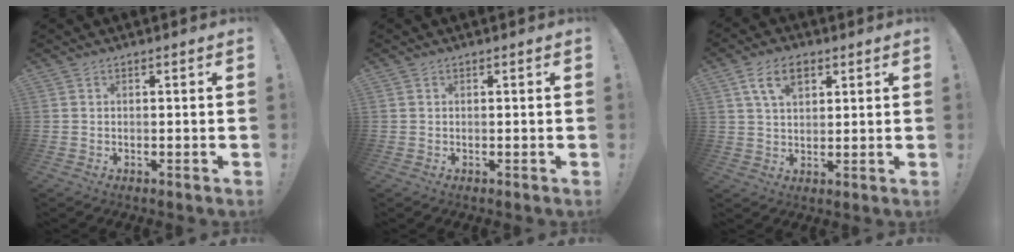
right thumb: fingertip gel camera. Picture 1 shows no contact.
{"total": 0.0}
{"total": 9.3, "force": [4.2, 5.5, 6.2], "torque": [-0.099, 0.004, 0.079]}